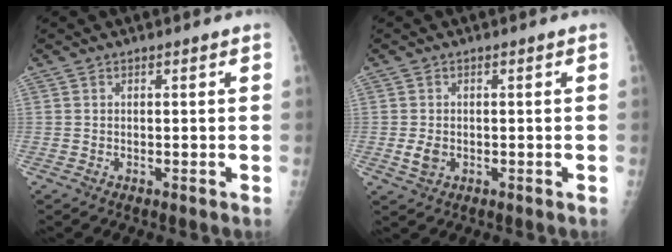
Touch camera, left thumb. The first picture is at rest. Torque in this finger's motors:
{"motor_torque": [-0.31, 0.24, 0.33, 0.00, 0.00]}